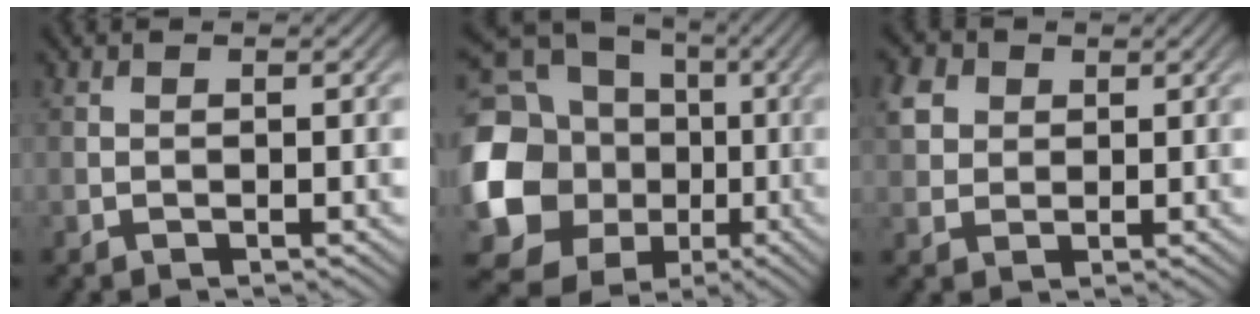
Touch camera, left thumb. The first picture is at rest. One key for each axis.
{"total": 22.1, "fx": -1.6, "fy": 19.9, "fz": 9.6, "tx": -0.262, "ty": -0.015, "tz": -0.049}
{"total": 4.3, "fx": 1.5, "fy": 3.5, "fz": 2.0, "tx": -0.062, "ty": 0.009, "tz": 0.030}